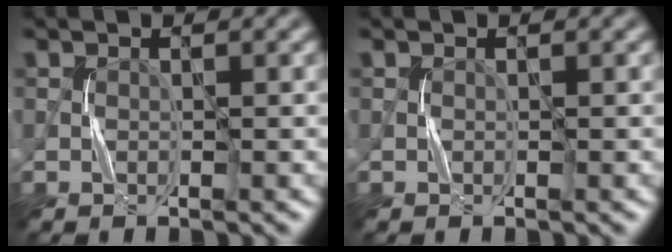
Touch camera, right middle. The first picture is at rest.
{"total": 0.0}